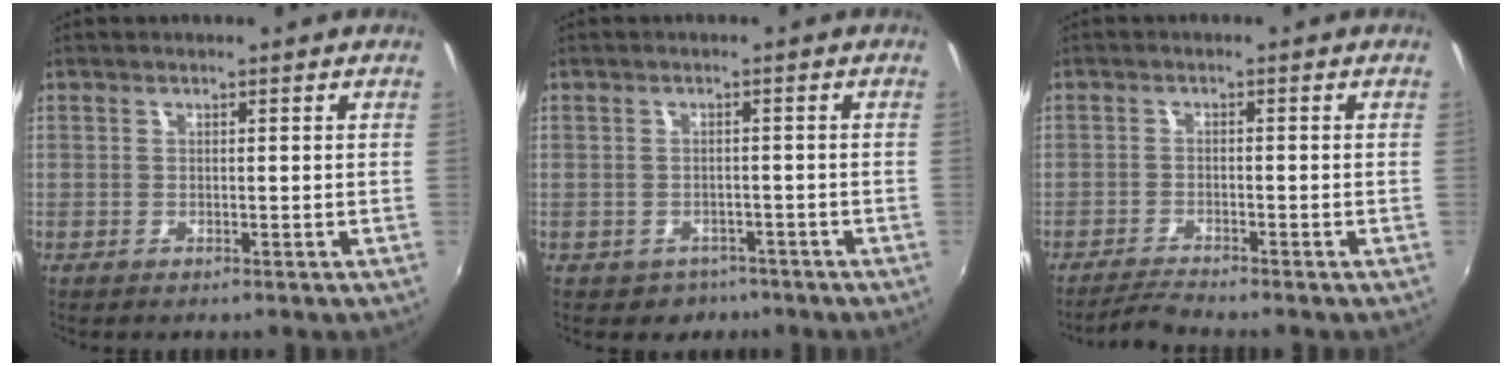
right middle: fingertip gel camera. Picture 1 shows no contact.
{"total": 4.1, "force": [-2.6, 3.1, 0.5], "torque": [-0.023, -0.004, -0.033]}
{"total": 3.0, "force": [-2.9, -0.4, 0.7], "torque": [-0.029, -0.005, -0.060]}